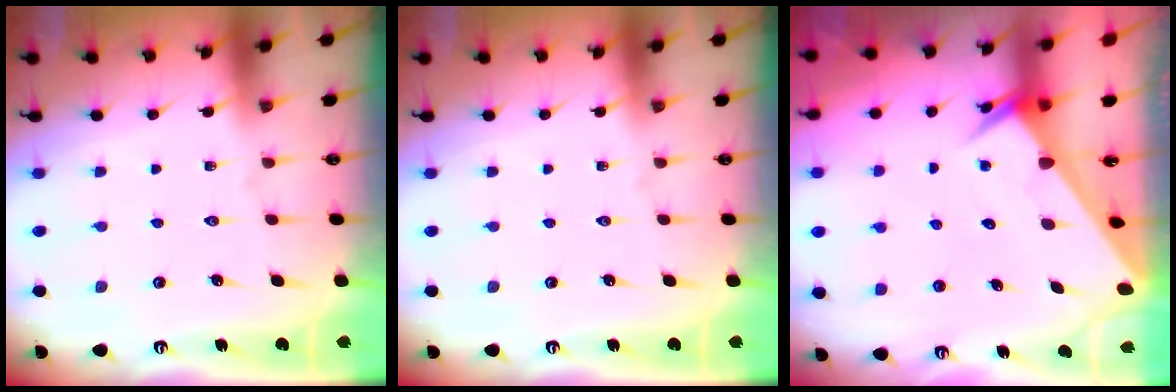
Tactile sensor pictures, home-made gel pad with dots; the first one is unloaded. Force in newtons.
{"total": 0.0}
{"total": 2.9, "press": 2.9, "slide": 0.1}